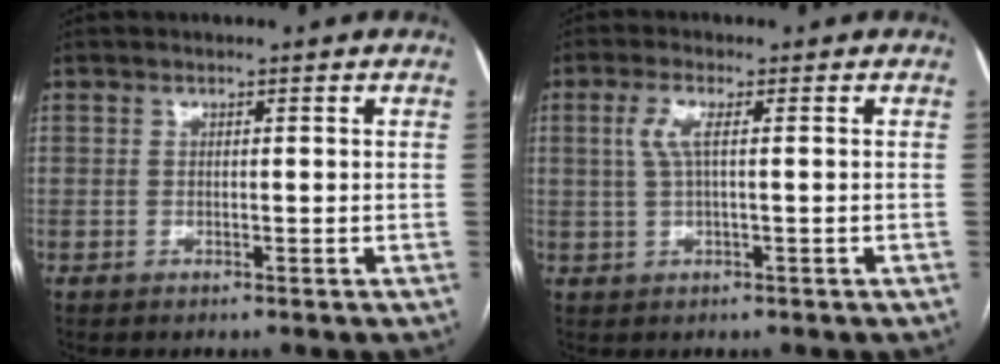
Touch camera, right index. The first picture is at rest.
{"total": 3.3, "force": [0.7, 0.6, 3.2], "torque": [-0.073, 0.010, 0.018]}